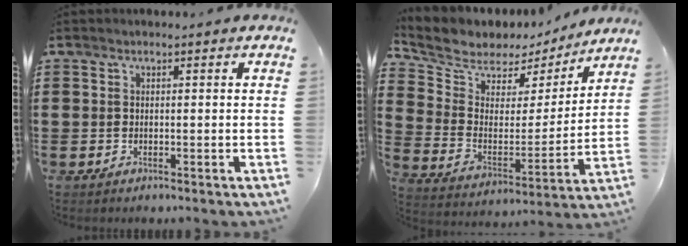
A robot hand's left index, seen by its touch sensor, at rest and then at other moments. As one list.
[{"total": 6.2, "force": [5.3, 3.1, 0.4], "torque": [-0.052, -0.036, 0.089]}]